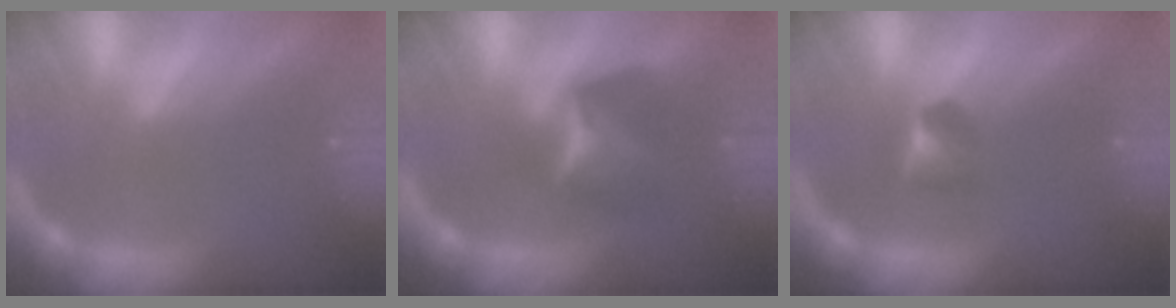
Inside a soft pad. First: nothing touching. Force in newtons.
{"total": 4.4}
{"total": 1.9}